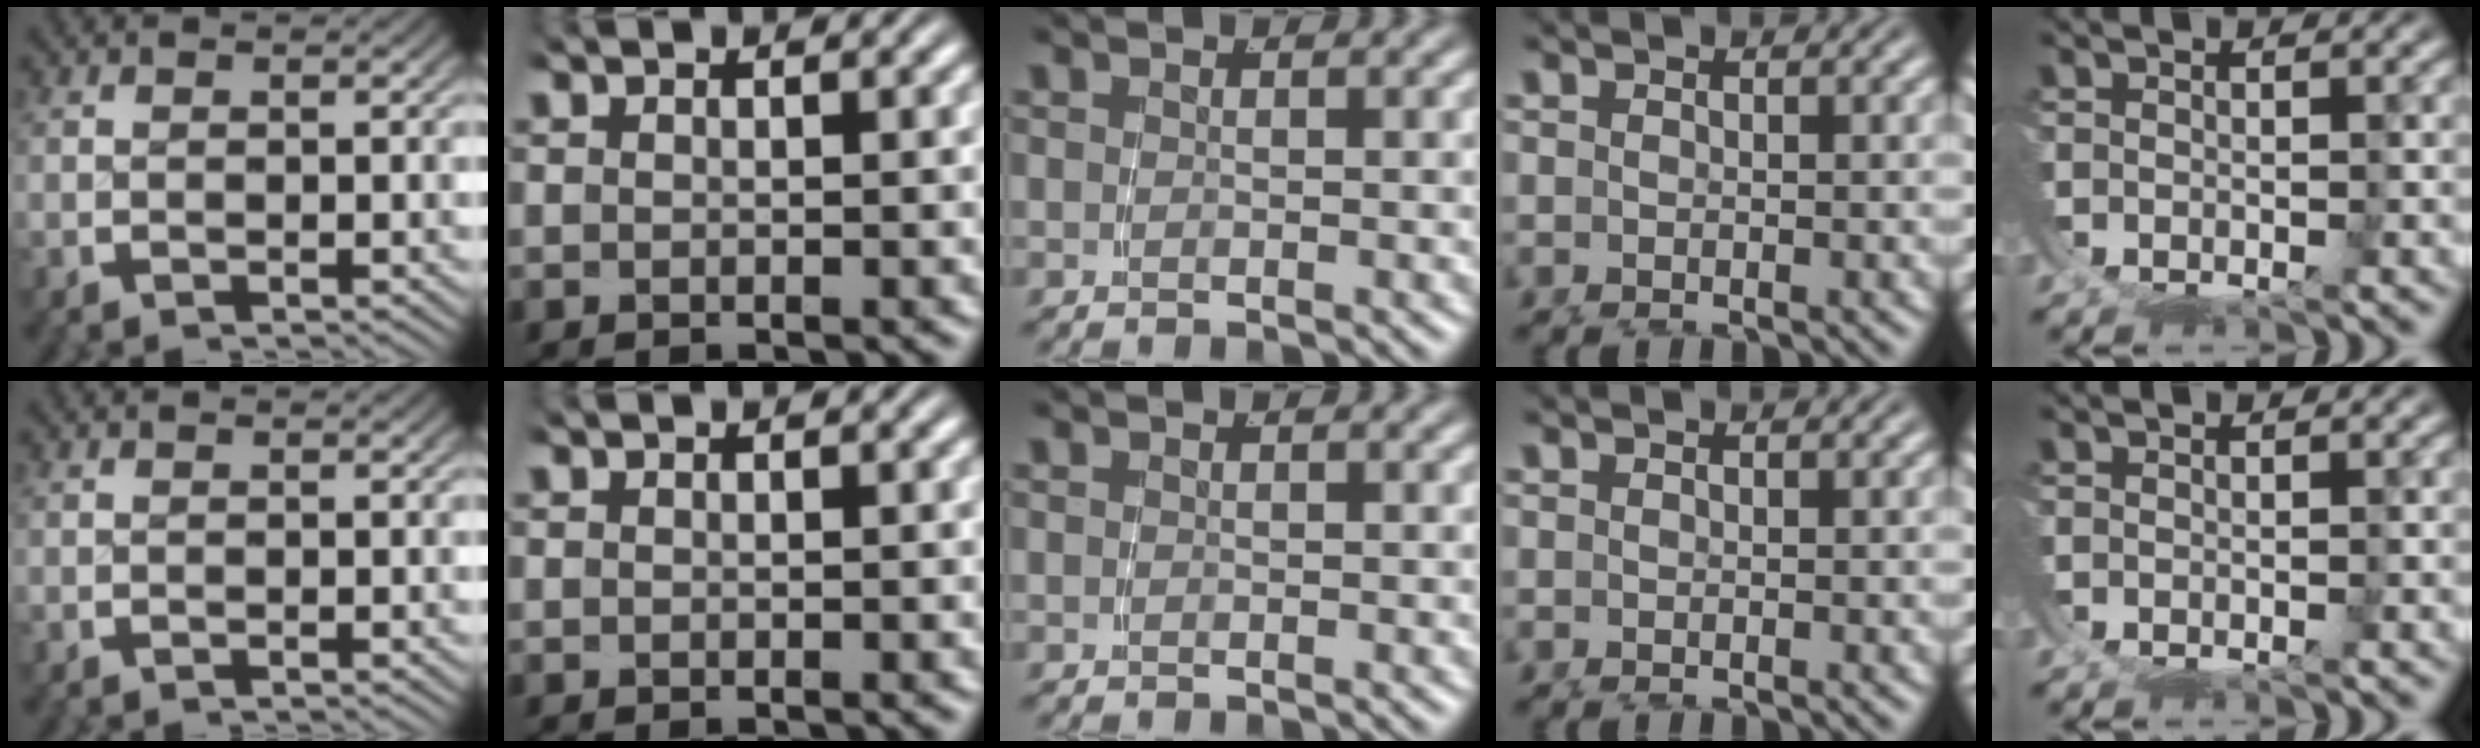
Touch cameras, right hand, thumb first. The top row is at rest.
{}